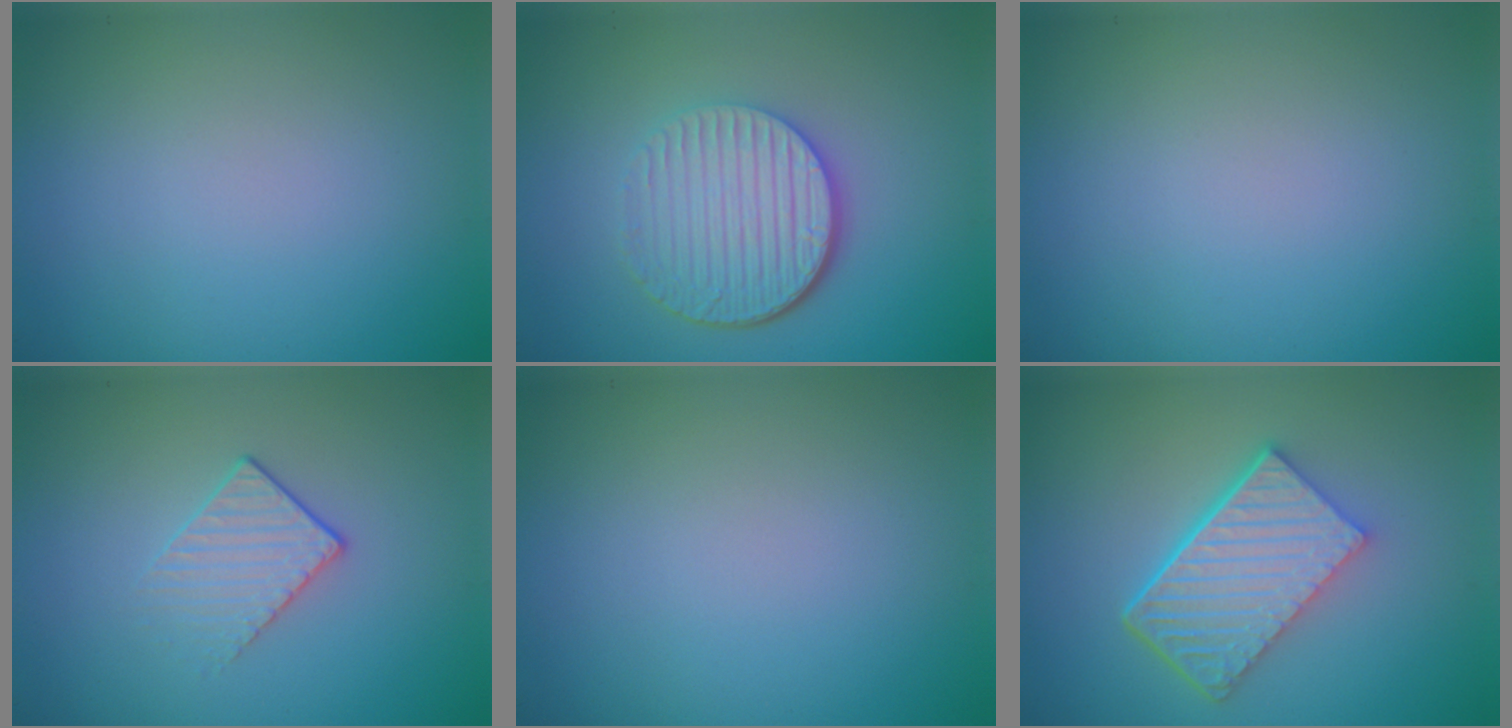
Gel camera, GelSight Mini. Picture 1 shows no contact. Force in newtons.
{"total": 5.5, "press": 3.9, "slide": 3.9}
{"total": 0.0}
{"total": 1.6, "press": 1.1, "slide": 1.1}
{"total": 0.0}
{"total": 6.6, "press": 4.4, "slide": 4.9}